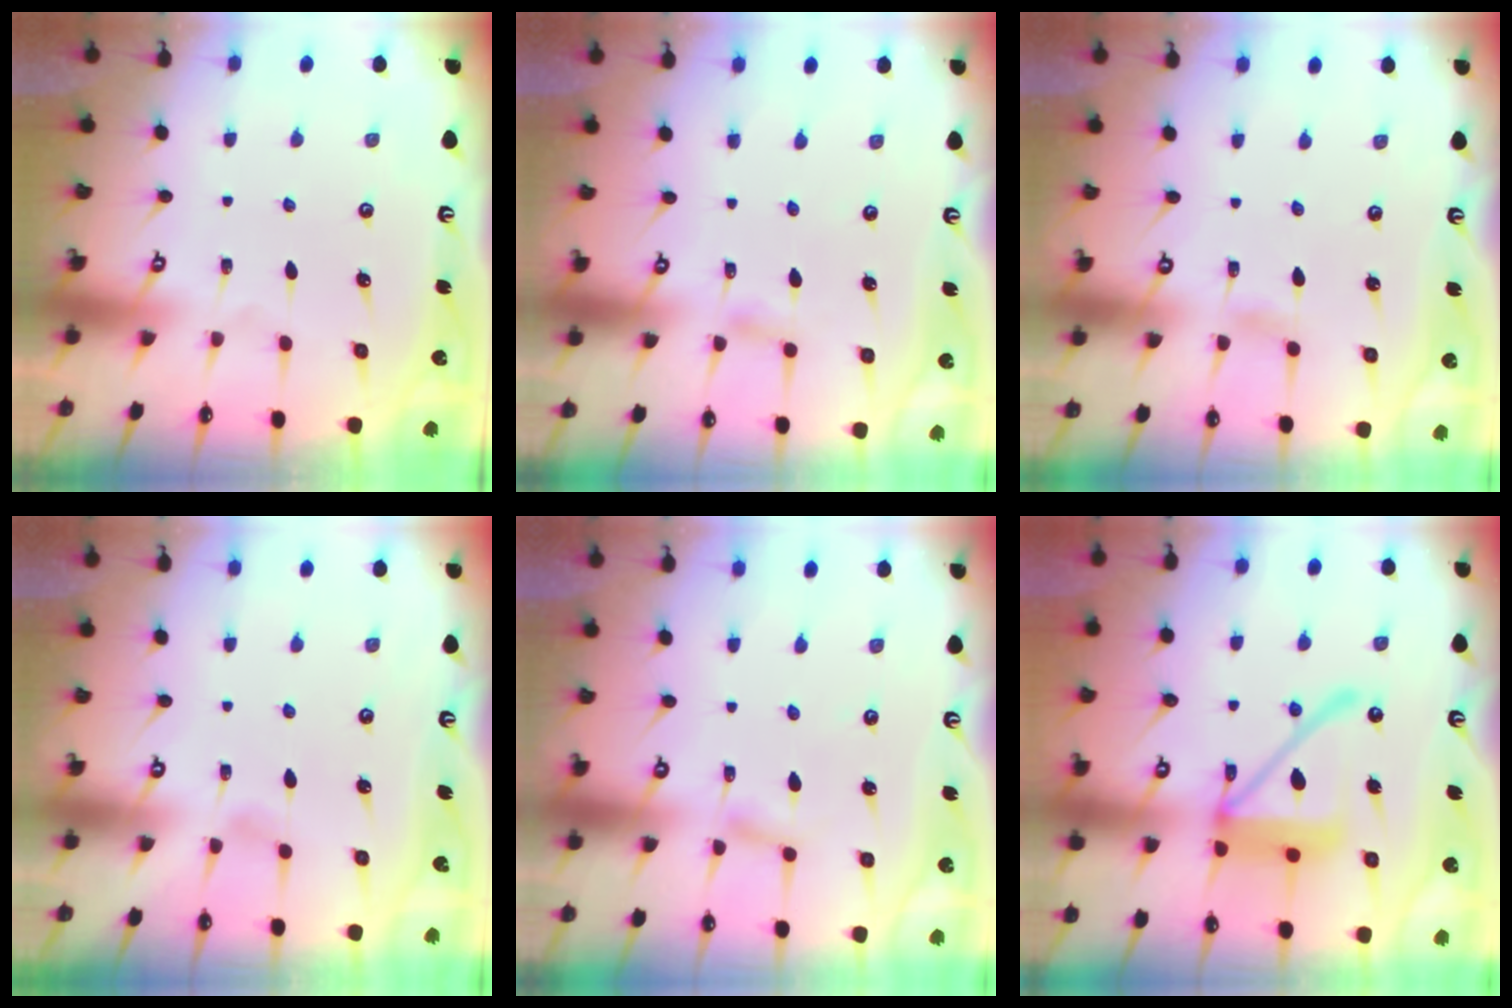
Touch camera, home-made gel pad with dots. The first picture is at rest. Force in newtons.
{"total": 2.8, "press": 2.8, "slide": 0.3}
{"total": 1.0, "press": 1.0, "slide": 0.1}
{"total": 2.4, "press": 2.4, "slide": 0.3}
{"total": 1.4, "press": 1.4, "slide": 0.2}
{"total": 16.8, "press": 16.7, "slide": 2.0}